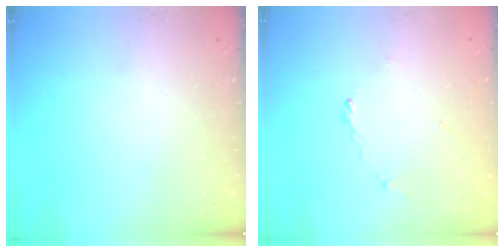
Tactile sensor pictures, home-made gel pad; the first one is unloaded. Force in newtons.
{"total": 1.1, "press": 1.1, "slide": 0.4}